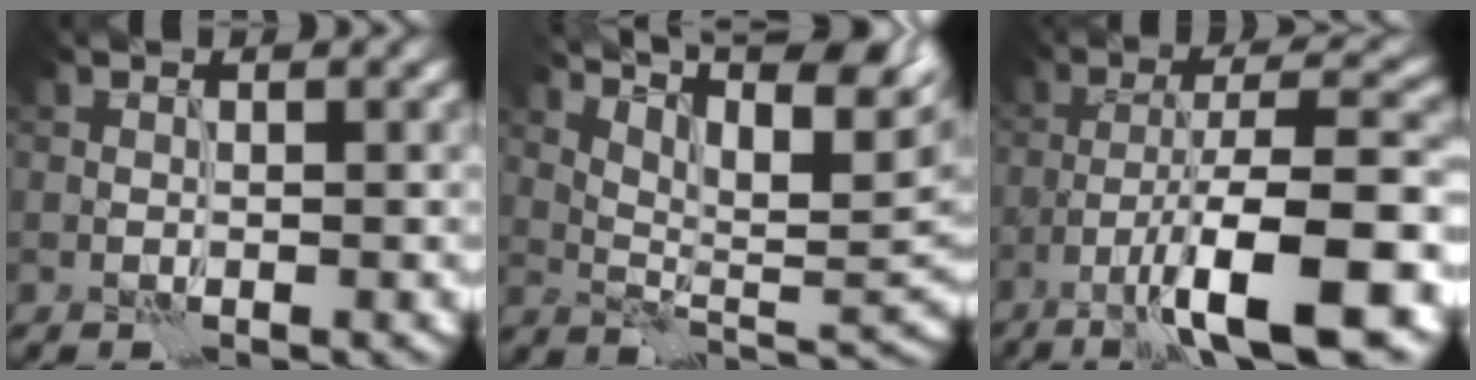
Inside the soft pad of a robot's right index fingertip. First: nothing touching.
{"total": 12.5, "force": [7.2, 3.8, 9.5], "torque": [-0.151, 0.019, 0.107]}
{"total": 10.4, "force": [-5.3, 2.1, 8.7], "torque": [-0.133, 0.010, -0.086]}